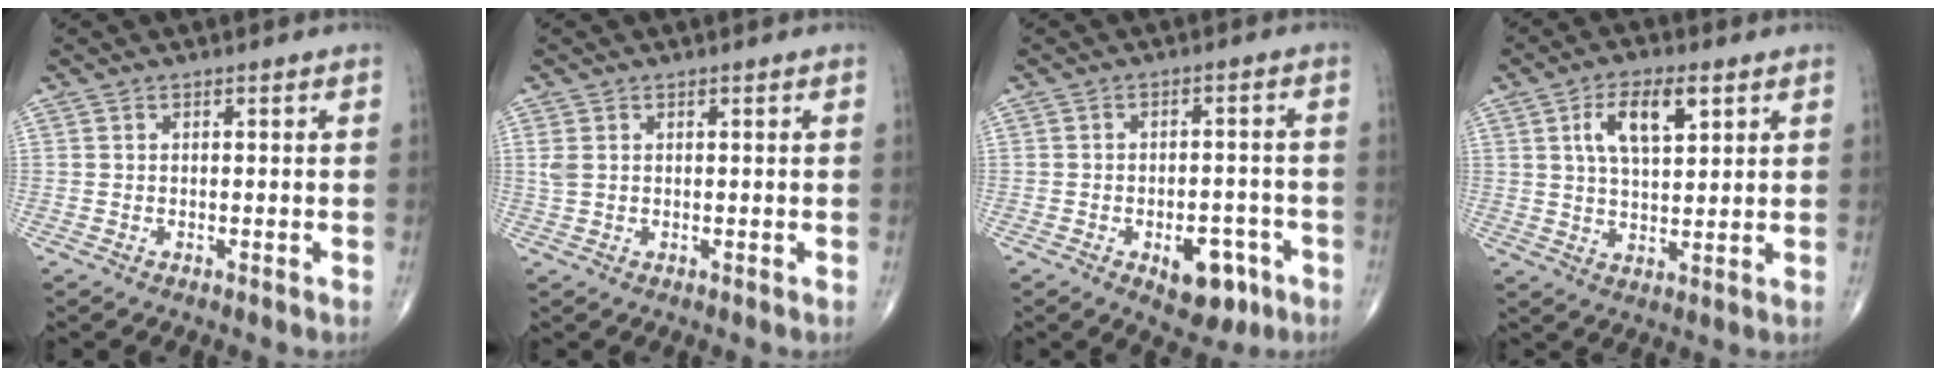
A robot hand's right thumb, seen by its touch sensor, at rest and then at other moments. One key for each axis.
{"total": 1.6, "fx": 0.5, "fy": 1.0, "fz": 1.2, "tx": -0.037, "ty": 0.009, "tz": 0.017}
{"total": 8.4, "fx": -3.8, "fy": 4.6, "fz": 5.9, "tx": -0.052, "ty": 0.022, "tz": -0.045}
{"total": 9.2, "fx": 3.6, "fy": 4.1, "fz": 7.4, "tx": -0.118, "ty": -0.008, "tz": 0.065}